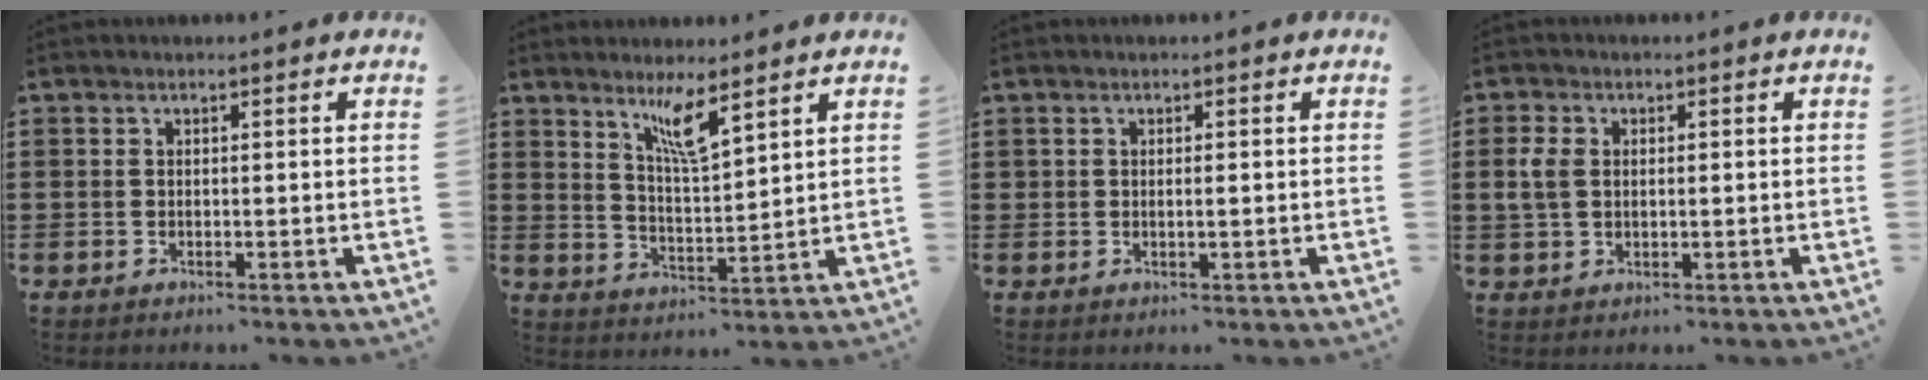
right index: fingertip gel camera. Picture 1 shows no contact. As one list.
[{"total": 6.0, "force": [4.1, 0.7, 4.3], "torque": [-0.089, -0.004, 0.068]}, {"total": 0.9, "force": [0.0, 0.2, 0.9], "torque": [-0.017, 0.001, 0.000]}, {"total": 3.4, "force": [0.6, 2.4, 2.3], "torque": [-0.058, 0.006, 0.006]}]